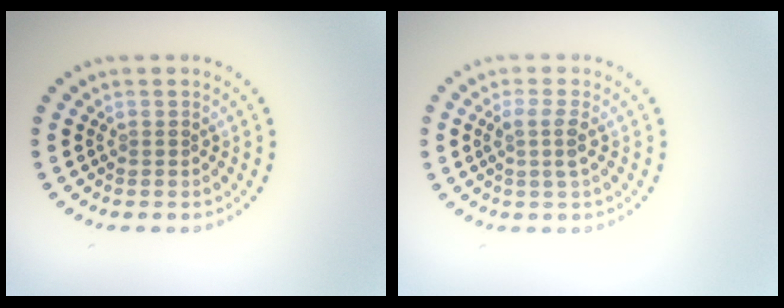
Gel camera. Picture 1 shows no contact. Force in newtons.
{"total": 1.9, "press": 1.5, "slide": 1.0}